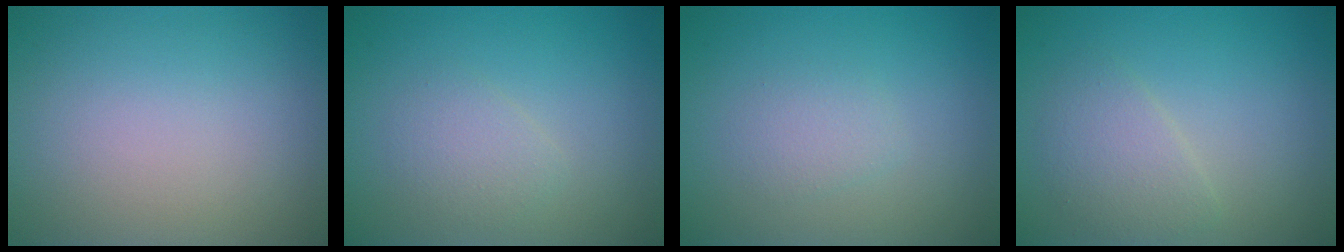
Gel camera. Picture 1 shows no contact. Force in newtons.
{"total": 1.8, "press": 1.8, "slide": 0.1}
{"total": 1.4, "press": 1.4, "slide": 0.1}
{"total": 2.5, "press": 2.5, "slide": 0.1}